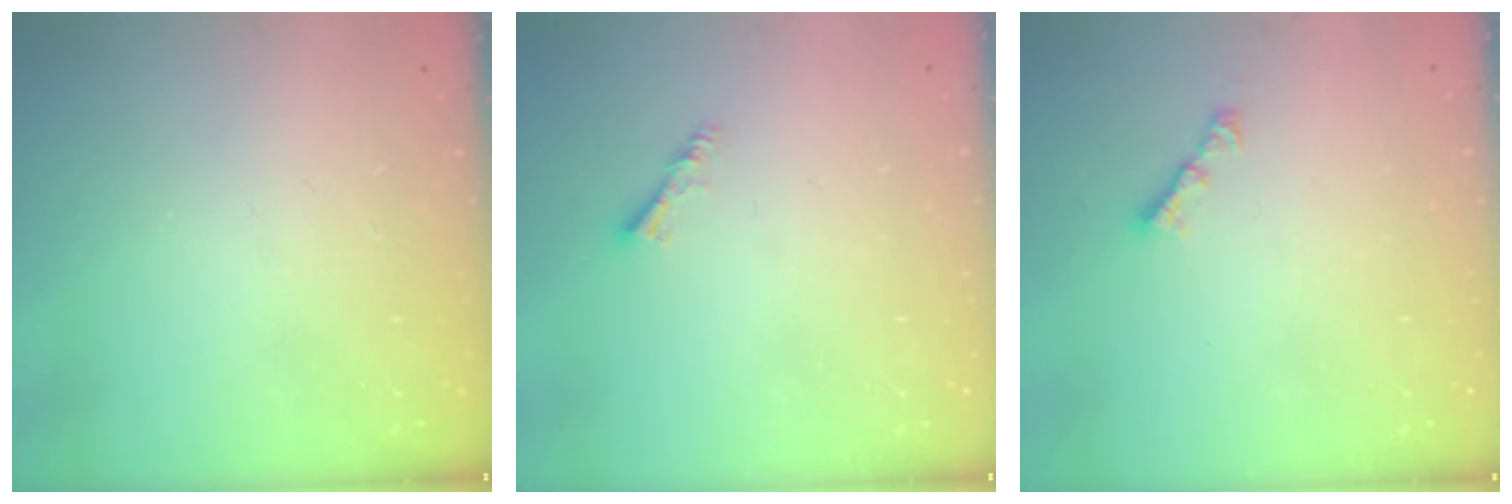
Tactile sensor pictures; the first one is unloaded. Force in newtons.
{"total": 3.0, "press": 2.9, "slide": 0.6}
{"total": 2.8, "press": 2.8, "slide": 0.7}